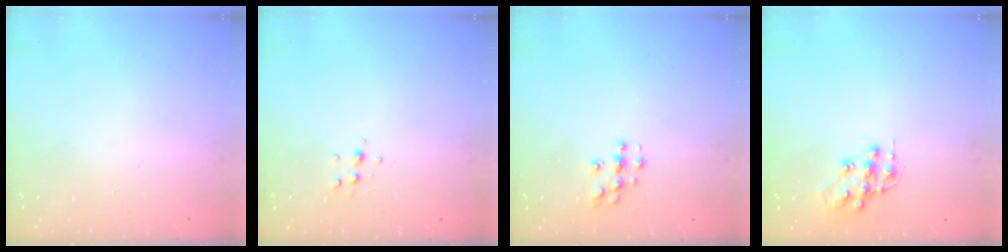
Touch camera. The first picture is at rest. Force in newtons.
{"total": 4.7, "press": 4.4, "slide": 1.6}
{"total": 5.2, "press": 5.1, "slide": 0.5}
{"total": 12.7, "press": 12.6, "slide": 0.9}